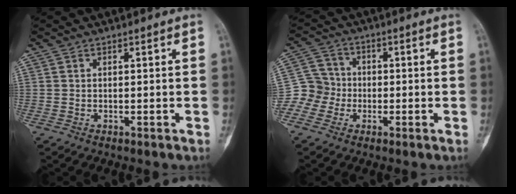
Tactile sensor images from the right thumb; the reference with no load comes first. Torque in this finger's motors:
{"motor_torque": [-0.08, 0.03, 0.21, -0.29, 0.02]}